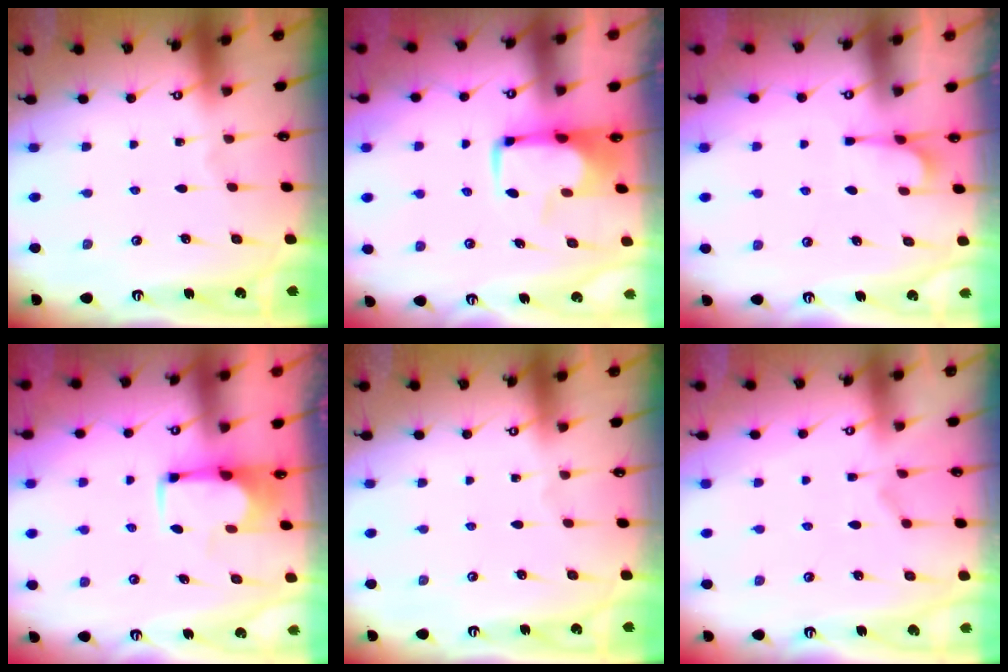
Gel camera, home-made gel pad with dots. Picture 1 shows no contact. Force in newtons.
{"total": 1.0, "press": 0.8, "slide": 0.6}
{"total": 6.3, "press": 6.2, "slide": 1.1}
{"total": 1.7, "press": 1.5, "slide": 0.8}
{"total": 0.0}
{"total": 1.7, "press": 1.2, "slide": 1.1}